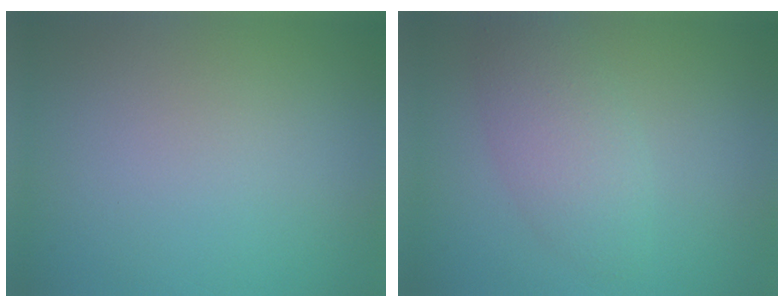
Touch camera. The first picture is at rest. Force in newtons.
{"total": 3.7, "press": 3.7, "slide": 0.2}